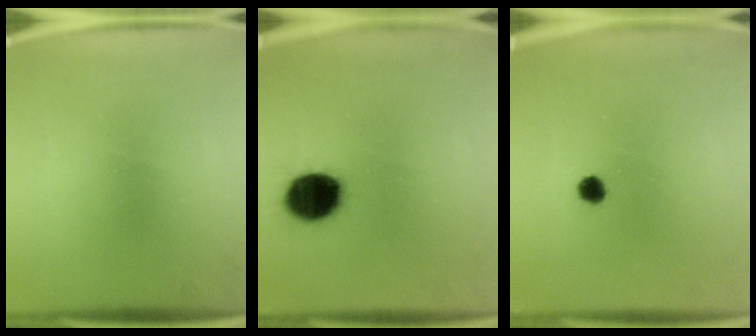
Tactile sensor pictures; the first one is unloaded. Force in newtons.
{"total": 13.7}
{"total": 1.8}